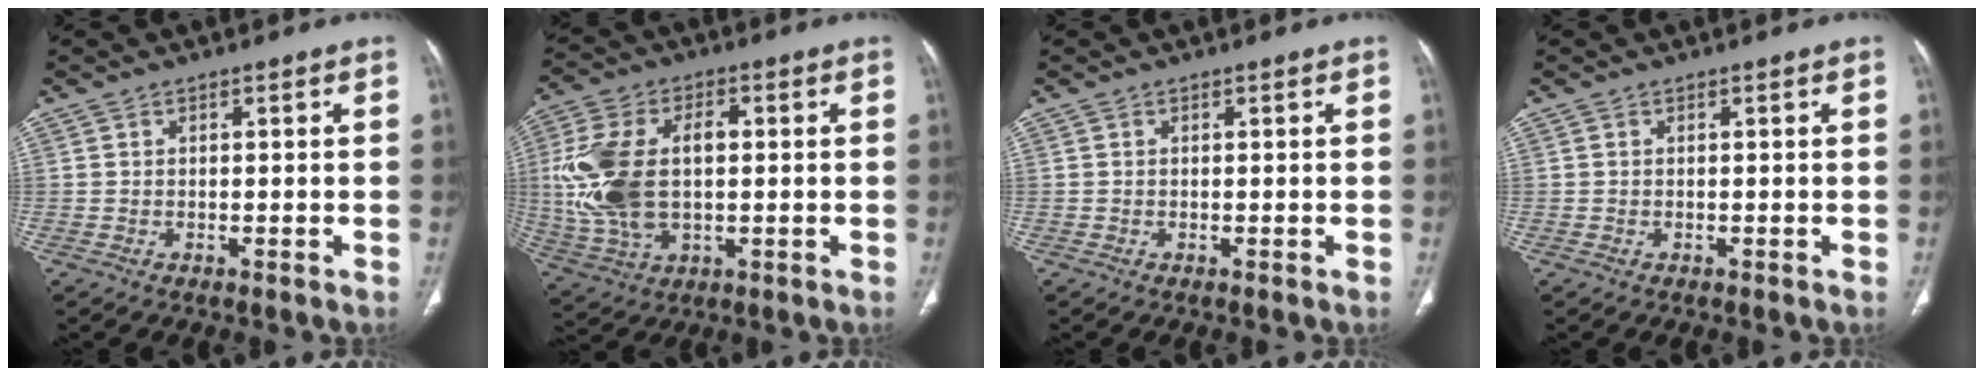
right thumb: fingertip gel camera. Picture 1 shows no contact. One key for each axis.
{"total": 16.9, "fx": 0.7, "fy": 9.8, "fz": 13.8, "tx": -0.295, "ty": 0.012, "tz": 0.022}
{"total": 0.0}
{"total": 0.0}